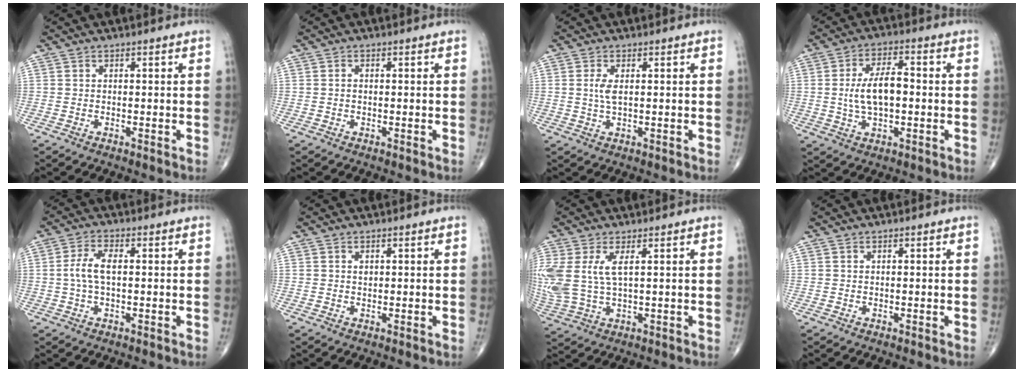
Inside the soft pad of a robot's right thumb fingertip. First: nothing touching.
{"total": 0.5, "force": [-0.1, 0.4, 0.3], "torque": [-0.006, 0.000, -0.004]}
{"total": 2.6, "force": [0.5, 1.0, 2.4], "torque": [-0.056, 0.000, 0.012]}
{"total": 9.0, "force": [-0.2, 4.3, 7.9], "torque": [-0.146, 0.012, -0.005]}
{"total": 5.1, "force": [0.2, 2.3, 4.6], "torque": [-0.106, 0.012, 0.001]}
{"total": 0.6, "force": [0.2, 0.5, 0.3], "torque": [-0.002, 0.001, 0.005]}
{"total": 10.0, "force": [2.3, 4.3, 8.8], "torque": [-0.228, 0.003, 0.059]}
{"total": 0.0}